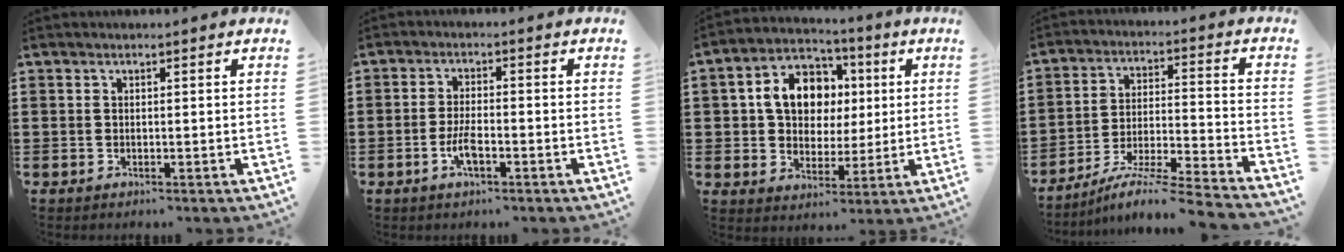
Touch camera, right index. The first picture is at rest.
{"total": 3.9, "force": [-1.6, 1.2, 3.3], "torque": [-0.077, -0.005, -0.034]}
{"total": 10.5, "force": [1.9, 8.1, 6.3], "torque": [-0.139, 0.022, 0.033]}
{"total": 7.7, "force": [-6.8, -0.4, 3.6], "torque": [-0.072, -0.009, -0.138]}